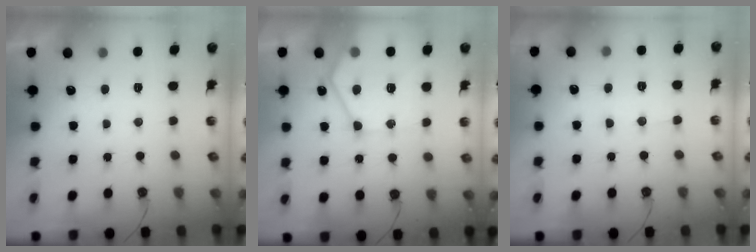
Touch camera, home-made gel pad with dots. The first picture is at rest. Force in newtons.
{"total": 16.9, "press": 16.8, "slide": 1.6}
{"total": 8.4, "press": 8.3, "slide": 0.6}